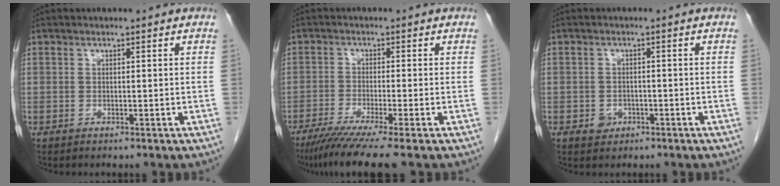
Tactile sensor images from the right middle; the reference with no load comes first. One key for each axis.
{"total": 8.7, "fx": -6.7, "fy": -1.3, "fz": 5.3, "tx": -0.077, "ty": -0.029, "tz": -0.110}
{"total": 2.2, "fx": -1.0, "fy": 1.8, "fz": 0.8, "tx": -0.009, "ty": 0.006, "tz": -0.011}